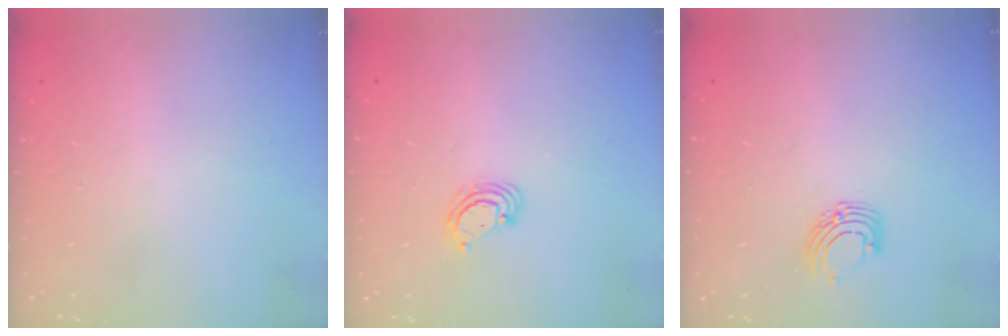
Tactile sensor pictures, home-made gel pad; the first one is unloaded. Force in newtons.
{"total": 2.8, "press": 2.8, "slide": 0.3}
{"total": 5.9, "press": 5.9, "slide": 0.6}